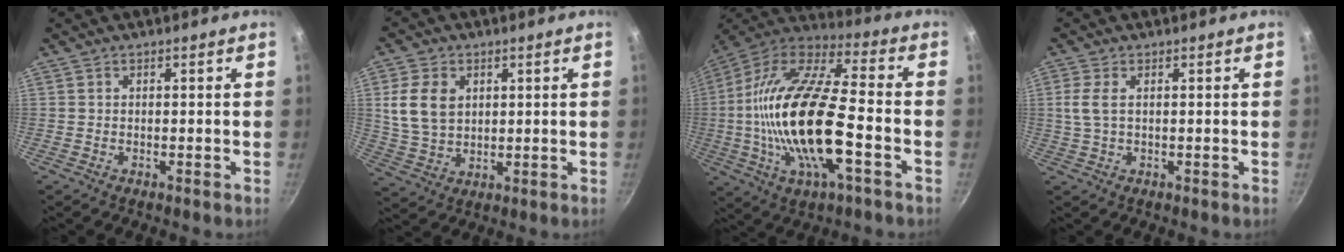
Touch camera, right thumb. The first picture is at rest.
{"total": 9.4, "force": [2.4, 6.9, 5.9], "torque": [-0.097, -0.011, 0.052]}
{"total": 25.3, "force": [-4.3, 9.3, 23.1], "torque": [-0.450, 0.023, -0.092]}
{"total": 3.5, "force": [0.7, 1.7, 3.0], "torque": [-0.070, 0.004, 0.014]}